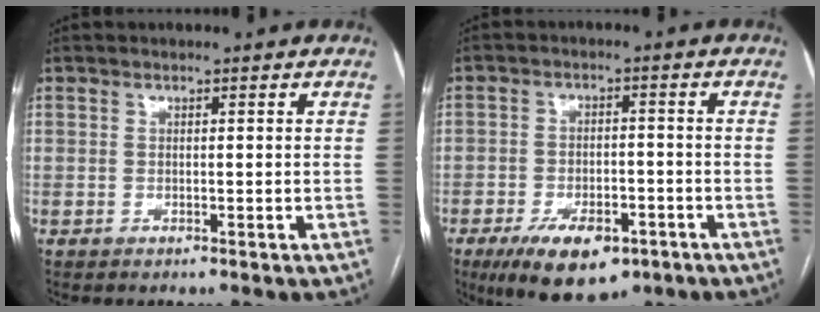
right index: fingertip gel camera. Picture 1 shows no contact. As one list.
[{"total": 11.0, "force": [-6.6, 5.1, 7.1], "torque": [-0.114, -0.006, -0.099]}]